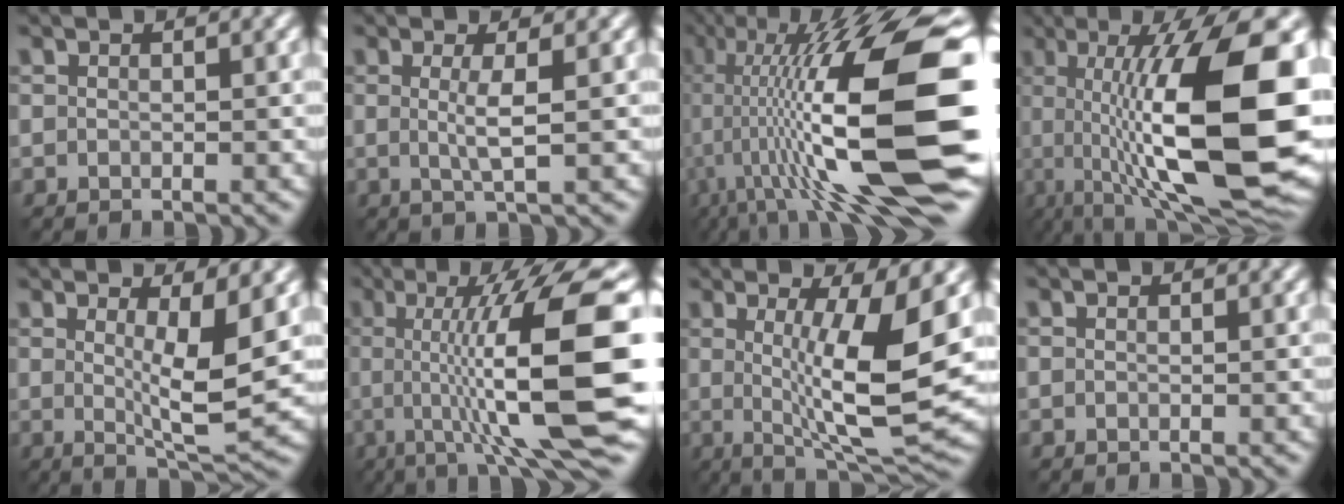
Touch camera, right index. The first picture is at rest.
{"total": 2.4, "force": [0.1, 0.4, 2.4], "torque": [-0.046, -0.004, -0.002]}
{"total": 17.8, "force": [-1.0, 4.6, 17.2], "torque": [-0.301, 0.038, -0.021]}
{"total": 16.6, "force": [-0.1, 4.8, 15.9], "torque": [-0.237, 0.014, -0.002]}
{"total": 6.1, "force": [0.9, 1.1, 5.9], "torque": [-0.087, -0.014, 0.020]}
{"total": 14.0, "force": [-0.4, 2.8, 13.7], "torque": [-0.195, 0.005, -0.011]}
{"total": 10.3, "force": [0.6, 2.2, 10.1], "torque": [-0.148, -0.009, 0.014]}
{"total": 0.0}